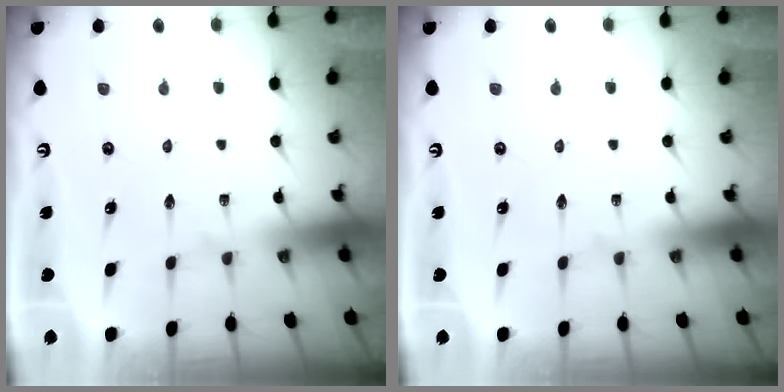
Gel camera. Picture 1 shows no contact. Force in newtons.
{"total": 0.0}